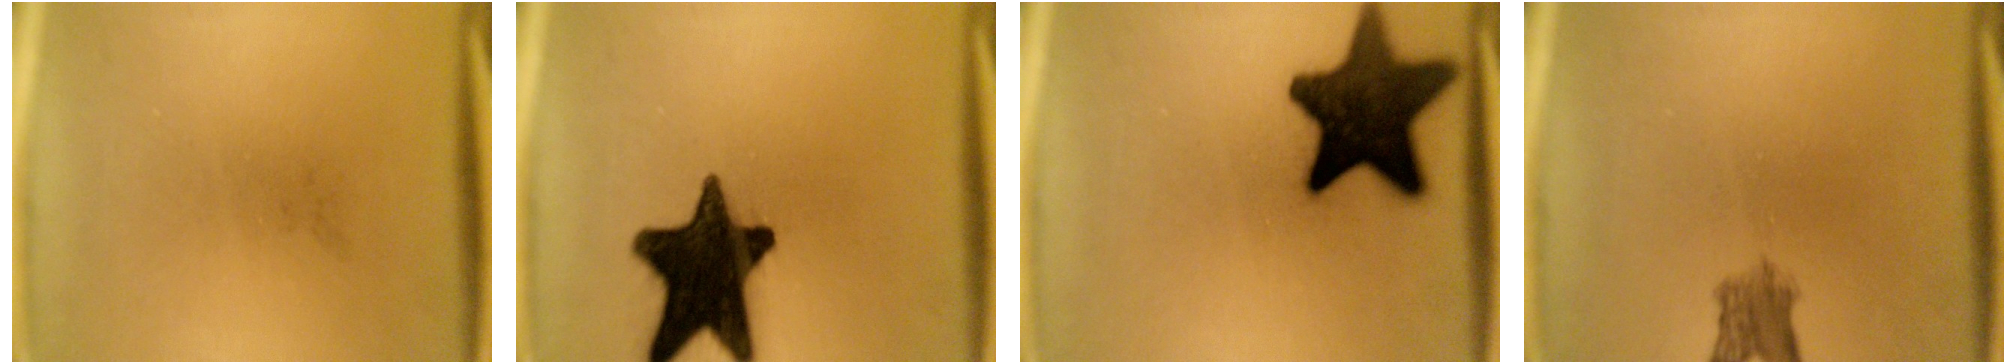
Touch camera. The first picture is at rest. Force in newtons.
{"total": 17.4}
{"total": 17.3}
{"total": 3.2}